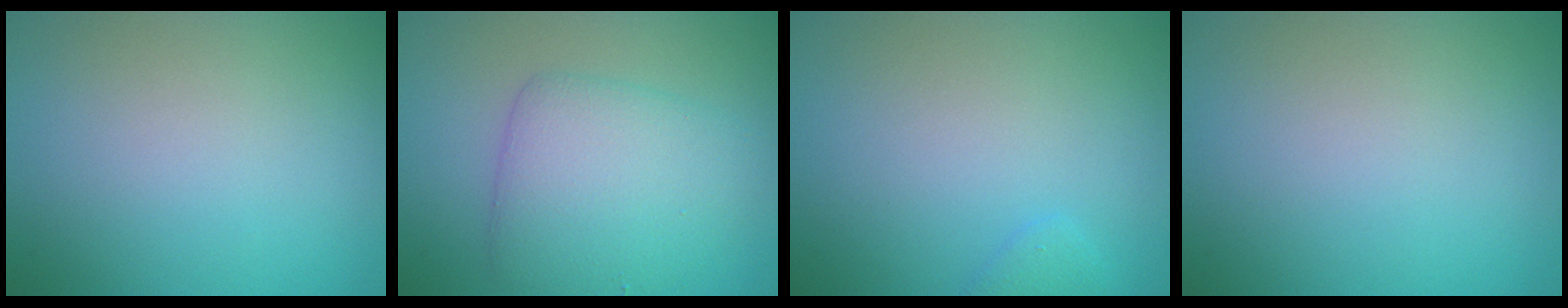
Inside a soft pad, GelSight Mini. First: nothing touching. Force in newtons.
{"total": 5.3, "press": 5.3, "slide": 0.2}
{"total": 1.6, "press": 1.6, "slide": 0.2}
{"total": 0.0}